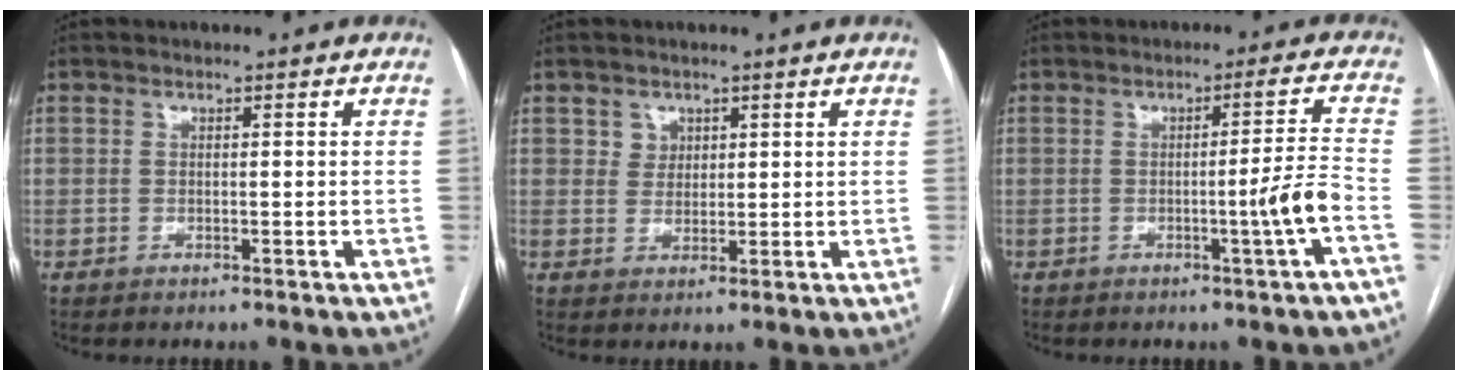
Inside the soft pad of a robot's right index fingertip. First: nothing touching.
{"total": 2.5, "force": [1.3, 2.1, 0.4], "torque": [0.000, 0.000, 0.020]}
{"total": 6.2, "force": [-2.0, -1.9, 5.5], "torque": [-0.075, -0.004, -0.031]}